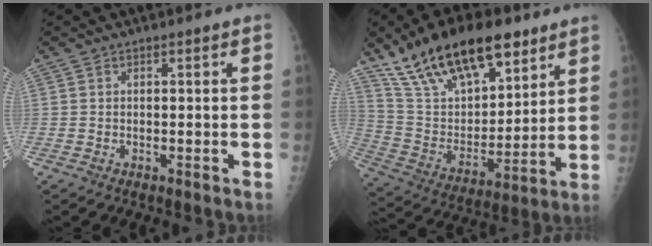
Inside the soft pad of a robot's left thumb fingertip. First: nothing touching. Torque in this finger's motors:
{"motor_torque": [0.42, 0.45, 1.18, -1.59, 0.46]}